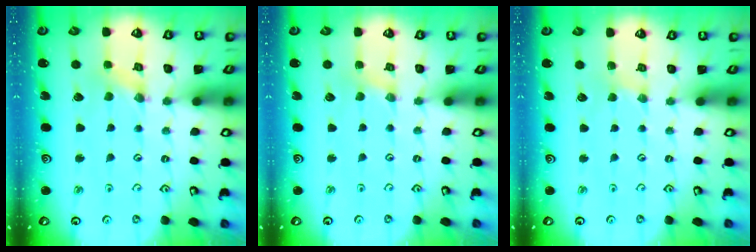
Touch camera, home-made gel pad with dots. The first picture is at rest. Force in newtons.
{"total": 0.0}
{"total": 1.2, "press": 1.2, "slide": 0.3}